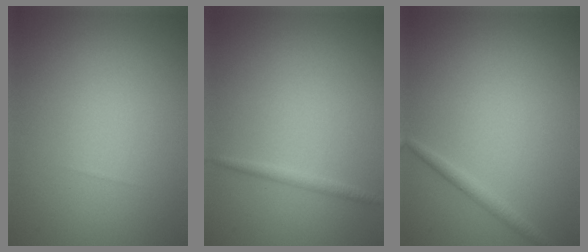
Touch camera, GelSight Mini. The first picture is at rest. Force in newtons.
{"total": 0.9, "press": 0.9, "slide": 0.0}
{"total": 1.1, "press": 1.1, "slide": 0.1}